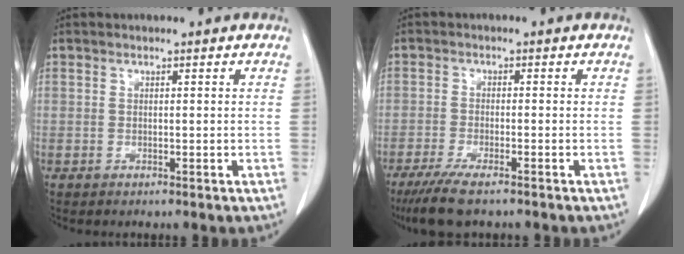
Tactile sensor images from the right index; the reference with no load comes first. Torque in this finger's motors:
{"motor_torque": [0.45, -0.44, 0.17, 0.07]}